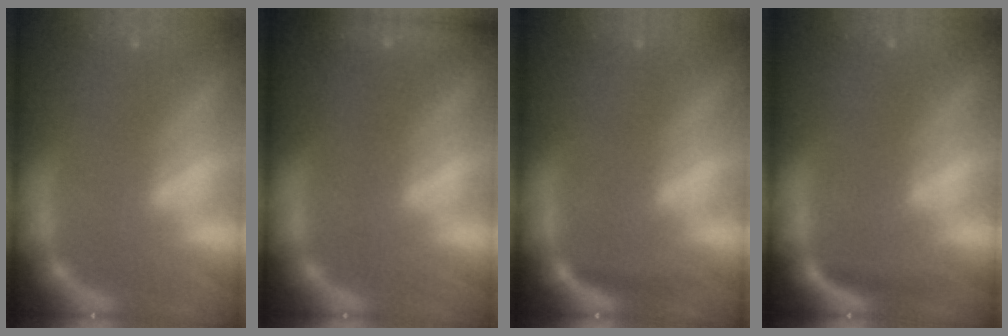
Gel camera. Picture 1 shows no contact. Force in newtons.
{"total": 2.4}
{"total": 1.4}
{"total": 1.9}